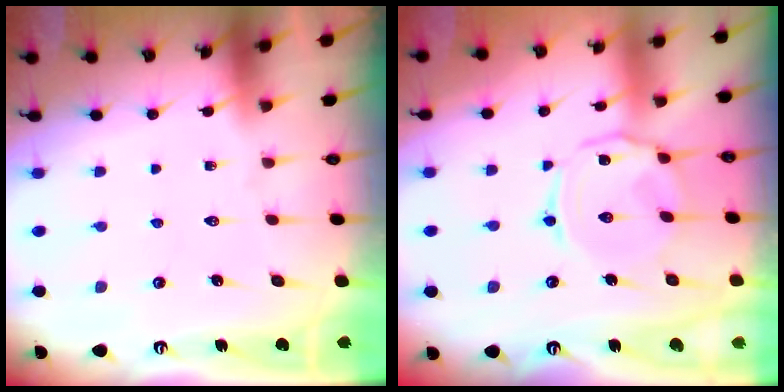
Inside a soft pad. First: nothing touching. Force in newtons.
{"total": 7.3, "press": 7.2, "slide": 0.7}